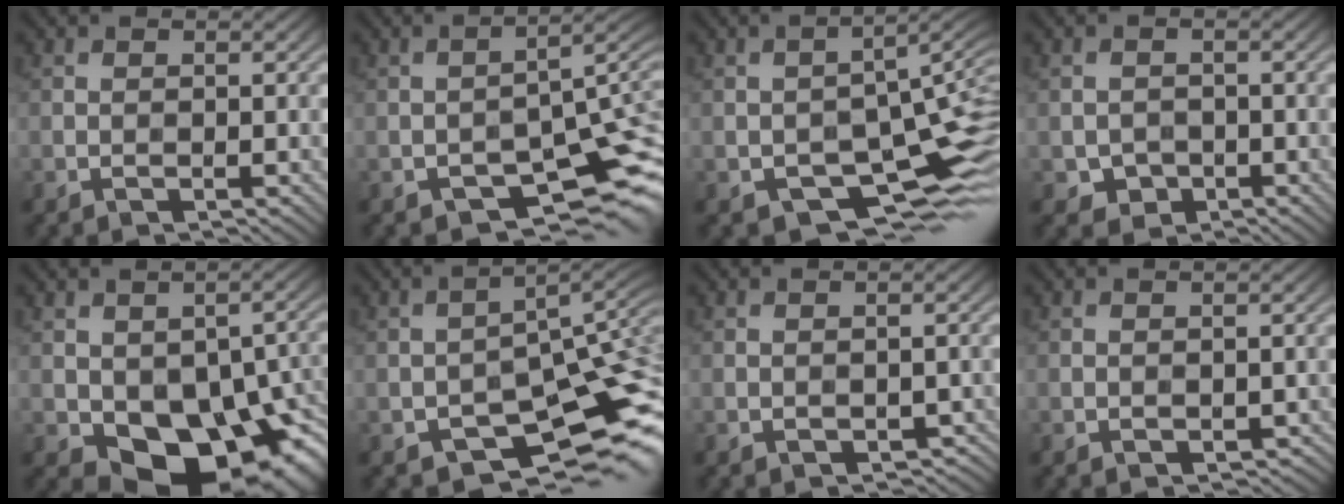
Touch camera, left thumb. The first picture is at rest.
{"total": 9.3, "force": [-4.4, 4.5, 6.8], "torque": [-0.095, -0.021, -0.064]}
{"total": 10.5, "force": [-4.0, 5.4, 8.1], "torque": [-0.124, -0.026, -0.059]}
{"total": 2.5, "force": [-1.1, 2.1, 0.9], "torque": [-0.012, -0.007, -0.021]}
{"total": 15.3, "force": [-4.3, 9.4, 11.2], "torque": [-0.149, -0.030, -0.049]}
{"total": 11.8, "force": [-5.9, 5.6, 8.6], "torque": [-0.121, -0.020, -0.090]}
{"total": 2.6, "force": [-1.5, 1.4, 1.6], "torque": [-0.021, -0.006, -0.012]}
{"total": 1.1, "force": [-0.6, 0.7, 0.6], "torque": [-0.012, -0.008, -0.008]}